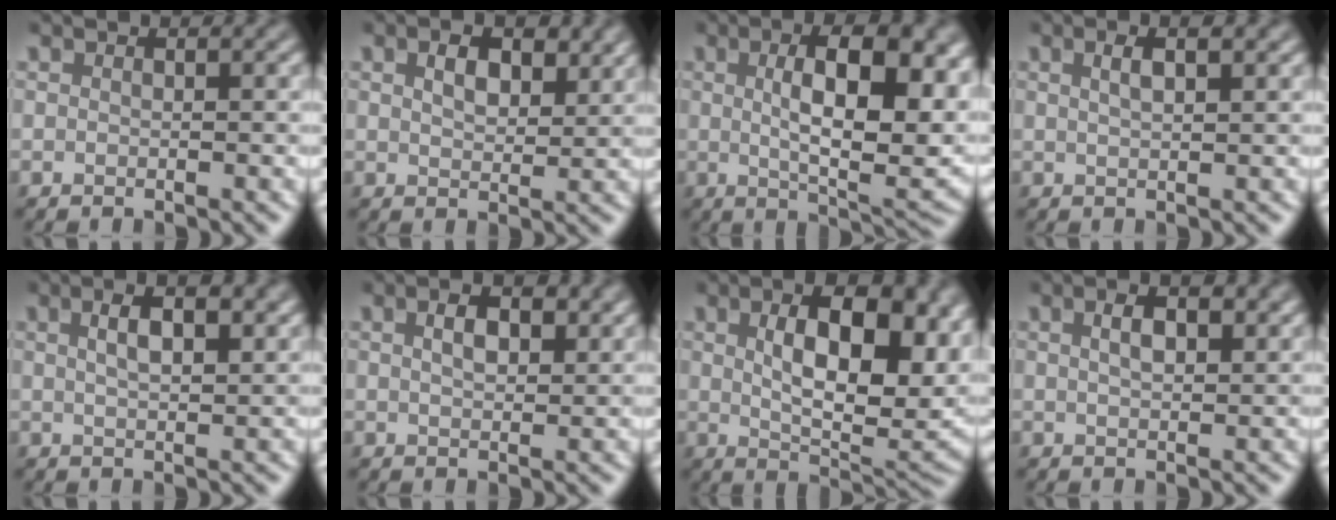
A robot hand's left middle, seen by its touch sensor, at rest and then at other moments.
{"total": 3.2, "force": [1.6, 1.7, 2.2], "torque": [-0.042, 0.001, 0.029]}
{"total": 12.4, "force": [2.0, 4.8, 11.2], "torque": [-0.148, -0.004, 0.034]}
{"total": 2.4, "force": [1.2, 0.8, 1.9], "torque": [-0.020, 0.005, 0.012]}
{"total": 3.7, "force": [1.6, 1.3, 3.1], "torque": [-0.048, 0.010, 0.022]}
{"total": 3.0, "force": [1.2, 1.5, 2.3], "torque": [-0.039, 0.005, 0.021]}
{"total": 11.7, "force": [2.4, 5.7, 10.0], "torque": [-0.139, -0.007, 0.045]}
{"total": 2.9, "force": [1.2, 1.2, 2.3], "torque": [-0.037, 0.005, 0.020]}